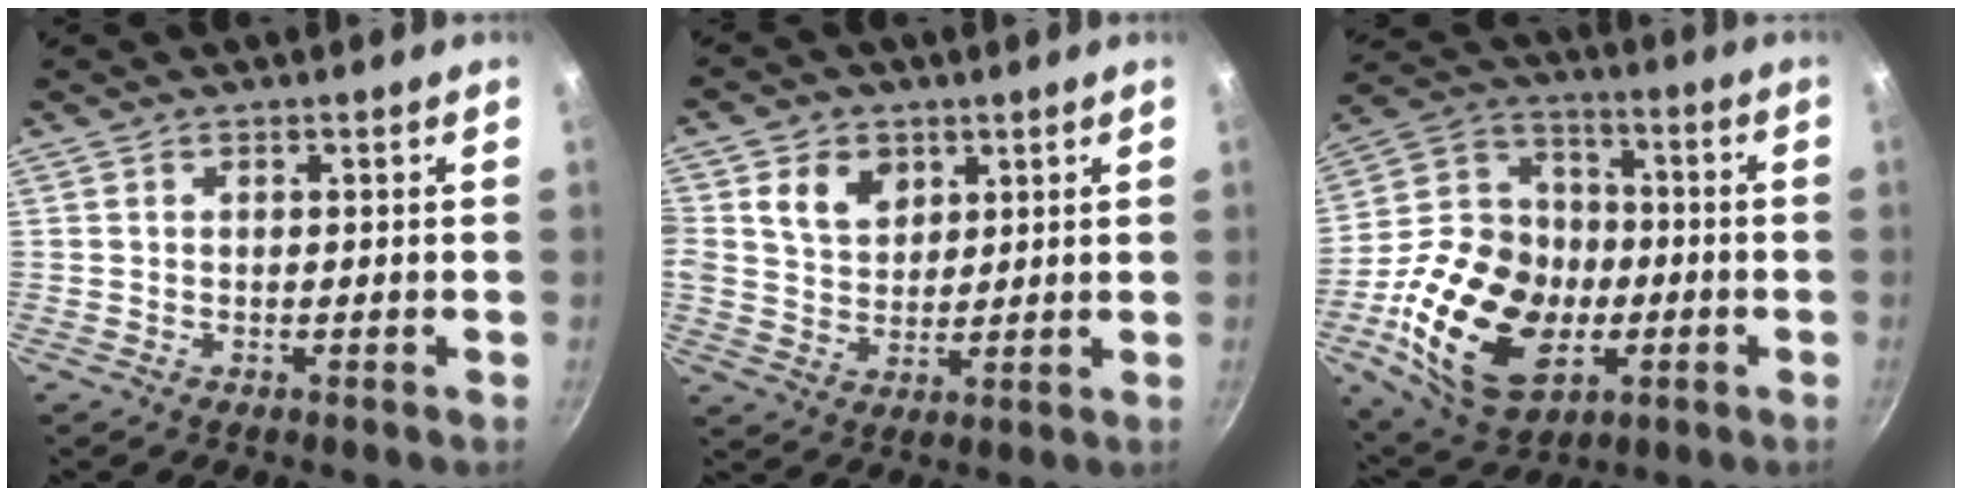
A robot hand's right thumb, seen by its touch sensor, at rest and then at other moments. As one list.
[{"total": 8.3, "force": [3.1, 6.4, 4.2], "torque": [-0.056, -0.013, 0.051]}, {"total": 25.1, "force": [-6.2, 17.5, 16.9], "torque": [-0.293, 0.034, -0.102]}]